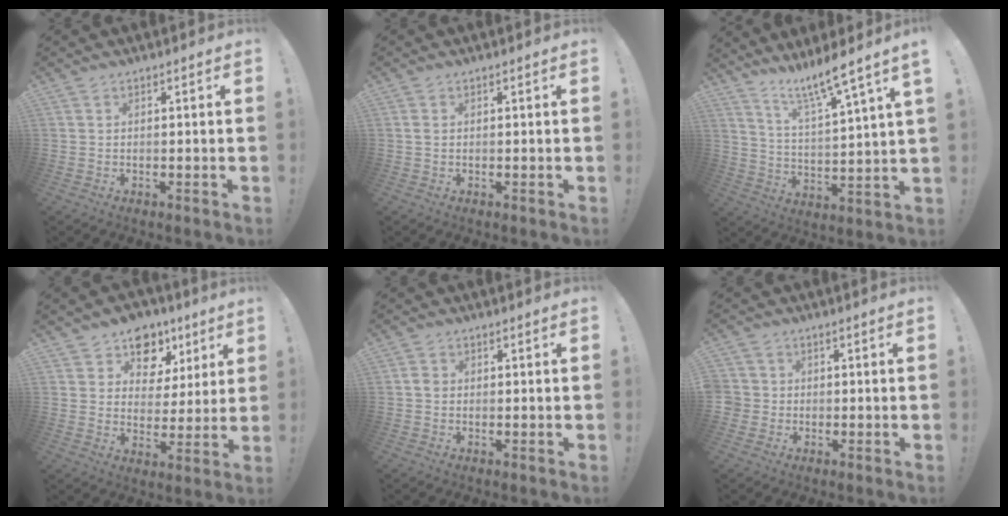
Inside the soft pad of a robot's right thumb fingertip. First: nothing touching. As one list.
[{"total": 1.0, "force": [0.0, 0.5, 0.9], "torque": [-0.020, 0.005, 0.000]}, {"total": 10.8, "force": [8.4, -0.1, 6.8], "torque": [-0.120, -0.063, 0.132]}, {"total": 10.9, "force": [6.3, 8.2, 3.4], "torque": [-0.044, -0.042, 0.120]}, {"total": 1.9, "force": [-0.2, 1.5, 1.1], "torque": [-0.019, 0.006, -0.004]}, {"total": 3.7, "force": [-0.5, 3.5, 1.0], "torque": [-0.027, 0.008, -0.008]}]